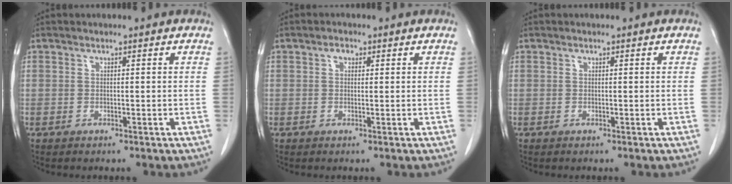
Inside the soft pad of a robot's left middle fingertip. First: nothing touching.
{"total": 1.2, "force": [0.6, 0.8, 0.7], "torque": [-0.012, 0.003, 0.007]}
{"total": 0.0}